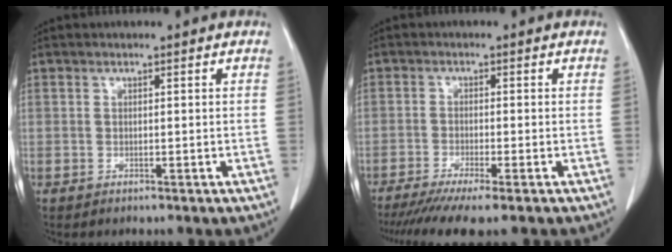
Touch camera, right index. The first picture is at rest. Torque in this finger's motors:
{"motor_torque": [1.24, -0.90, 0.47, 0.14]}